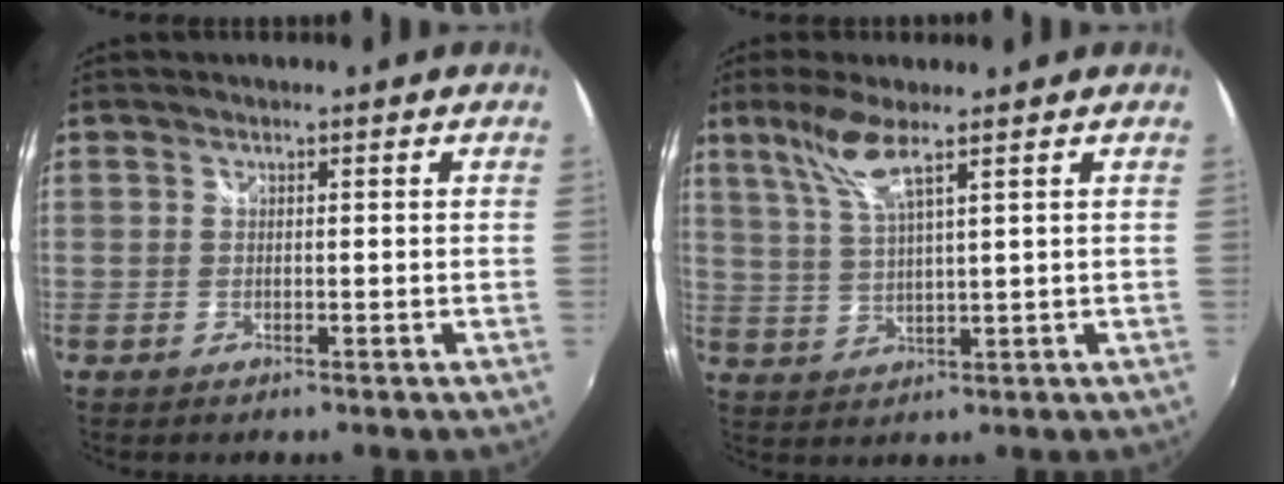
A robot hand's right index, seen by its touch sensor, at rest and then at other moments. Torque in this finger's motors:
{"motor_torque": [0.46, 0.30, 0.17, 0.10]}